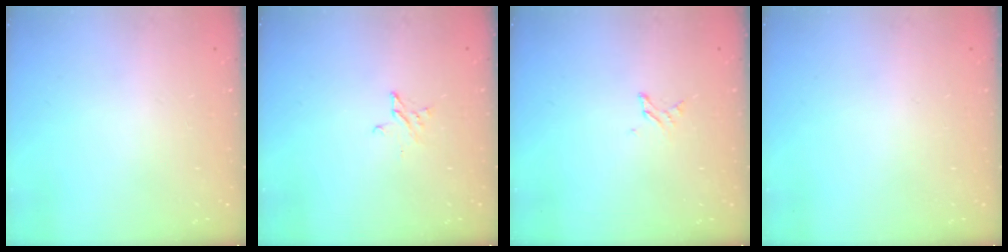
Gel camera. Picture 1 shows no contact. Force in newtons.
{"total": 2.2, "press": 2.2, "slide": 0.2}
{"total": 2.2, "press": 2.2, "slide": 0.3}
{"total": 0.0}